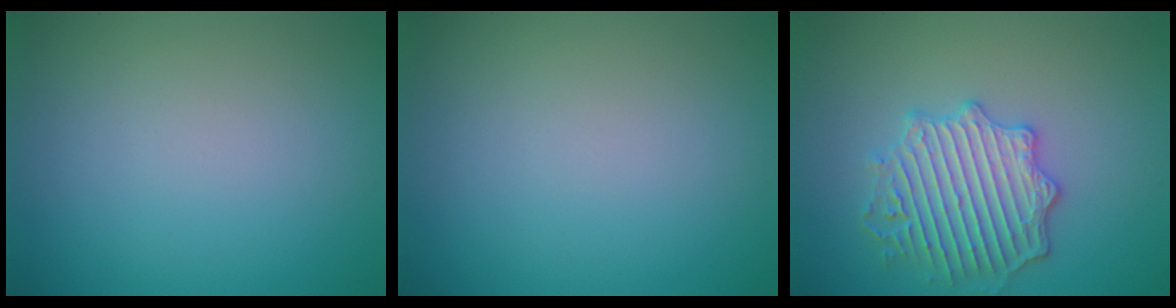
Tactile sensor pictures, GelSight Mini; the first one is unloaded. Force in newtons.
{"total": 0.0}
{"total": 4.2, "press": 4.1, "slide": 1.0}